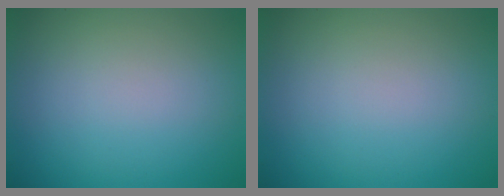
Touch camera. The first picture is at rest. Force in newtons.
{"total": 0.0}